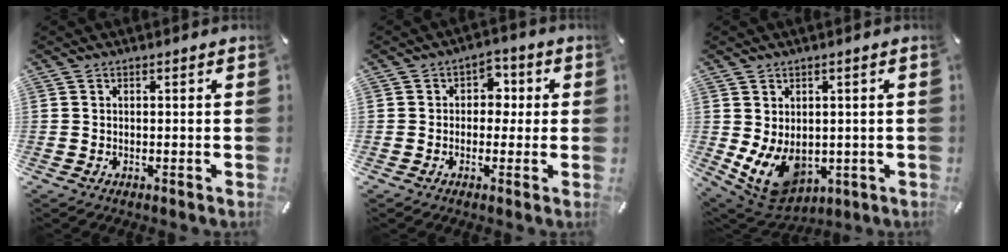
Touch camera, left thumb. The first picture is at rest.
{"total": 4.9, "force": [-0.3, 4.1, 2.6], "torque": [-0.031, 0.009, -0.012]}
{"total": 10.5, "force": [-1.6, 8.2, 6.3], "torque": [-0.117, -0.004, -0.023]}